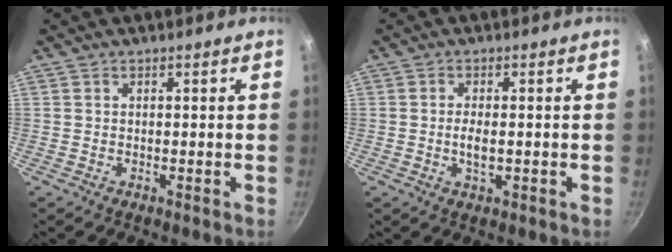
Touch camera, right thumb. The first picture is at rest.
{"total": 3.2, "force": [-0.3, 1.3, 2.9], "torque": [-0.053, 0.001, -0.007]}